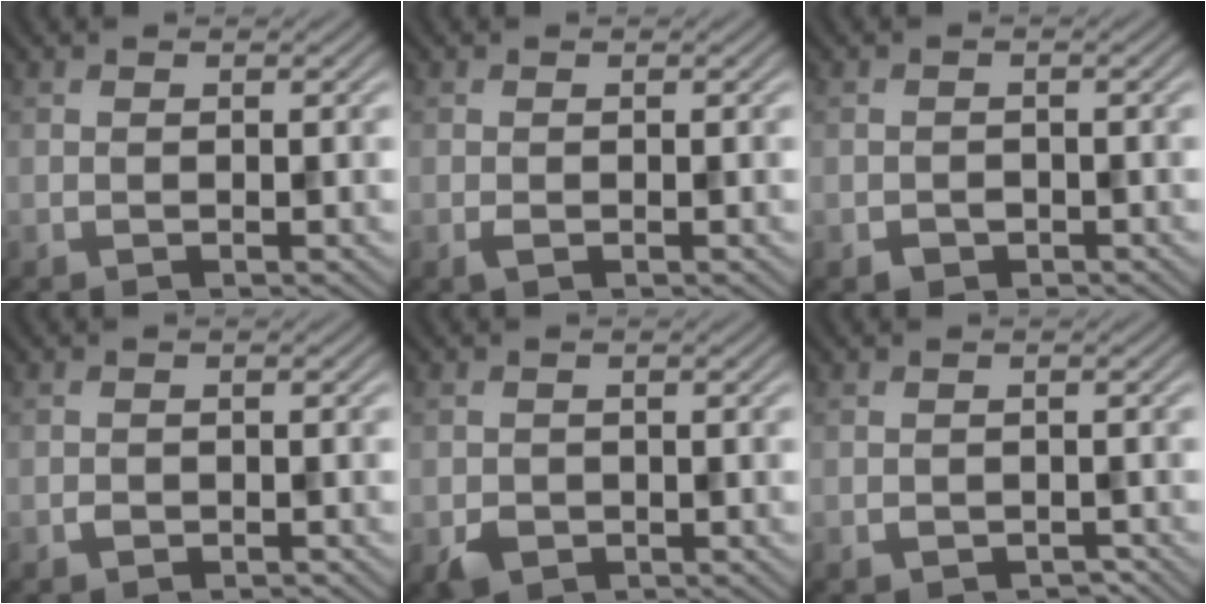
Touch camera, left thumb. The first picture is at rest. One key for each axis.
{"total": 0.7, "fx": -0.3, "fy": 0.3, "fz": 0.6, "tx": -0.015, "ty": -0.001, "tz": -0.005}
{"total": 1.4, "fx": -0.8, "fy": 1.1, "fz": 0.5, "tx": -0.005, "ty": -0.003, "tz": -0.018}
{"total": 0.9, "fx": -0.6, "fy": 0.6, "fz": 0.3, "tx": -0.005, "ty": 0.000, "tz": -0.013}
{"total": 2.1, "fx": -1.0, "fy": 1.7, "fz": 0.8, "tx": -0.016, "ty": -0.009, "tz": -0.020}
{"total": 1.4, "fx": -1.0, "fy": 0.8, "fz": 0.5, "tx": -0.006, "ty": -0.005, "tz": -0.016}